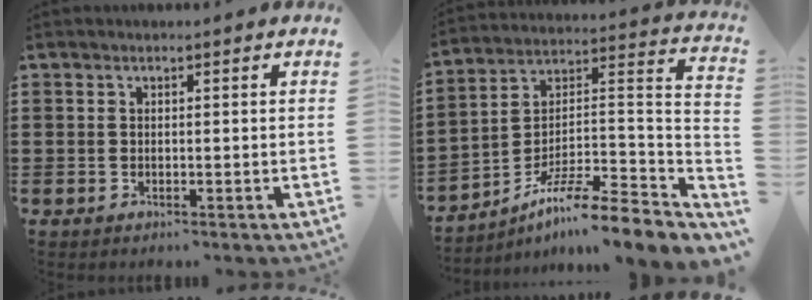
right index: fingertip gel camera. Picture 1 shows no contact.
{"total": 9.2, "force": [-7.0, 0.9, 5.9], "torque": [-0.103, -0.006, -0.144]}